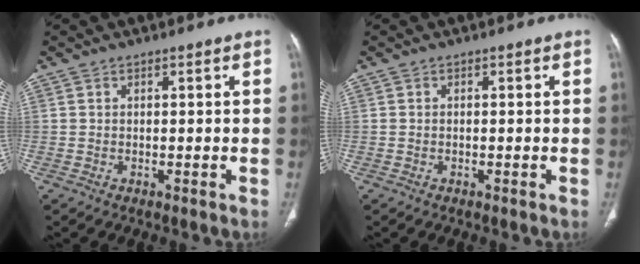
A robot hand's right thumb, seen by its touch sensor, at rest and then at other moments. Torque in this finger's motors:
{"motor_torque": [1.75, -0.14, 0.24, -0.60, 0.00]}